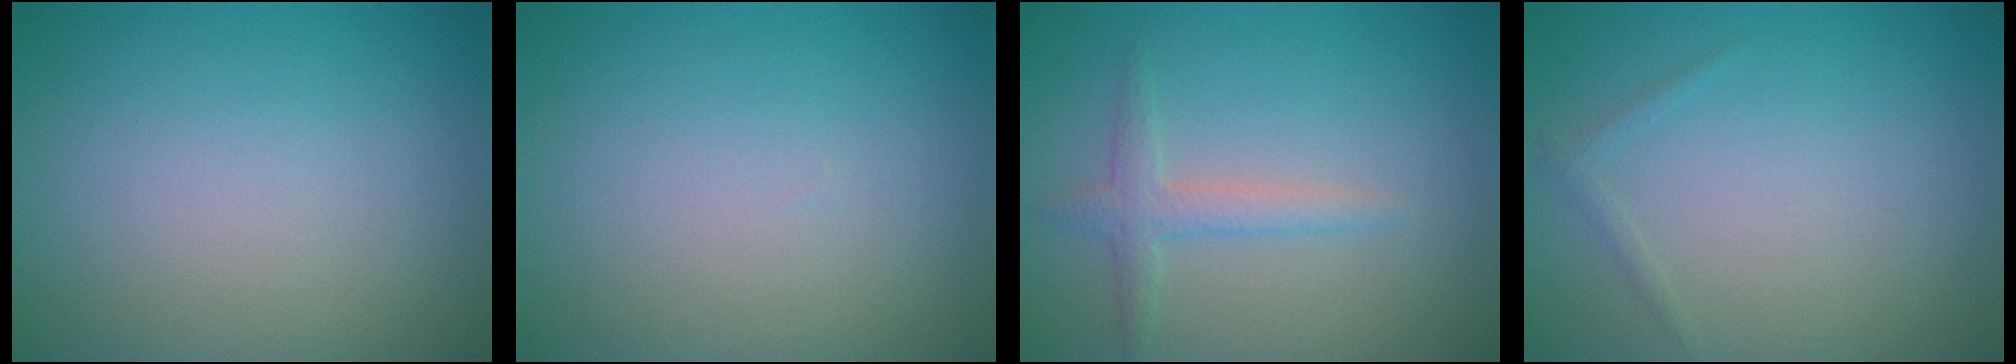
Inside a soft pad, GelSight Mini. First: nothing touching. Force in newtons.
{"total": 0.0}
{"total": 1.9, "press": 1.9, "slide": 0.0}
{"total": 0.6, "press": 0.6, "slide": 0.1}